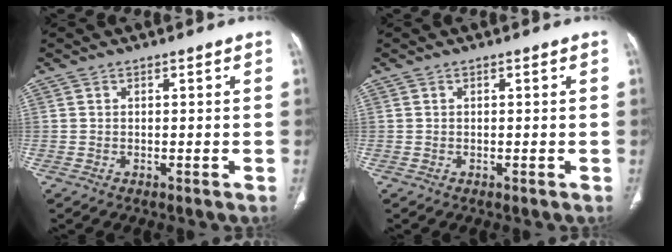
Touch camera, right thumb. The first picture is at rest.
{"total": 0.0}